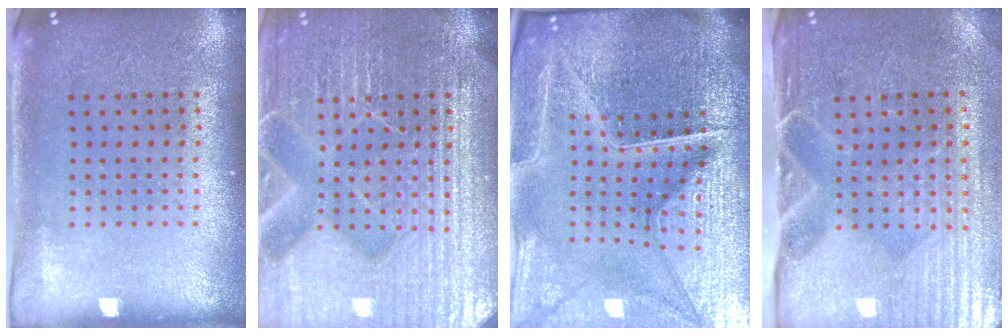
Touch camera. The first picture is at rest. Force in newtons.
{"total": 7.1, "press": 7.1, "slide": 0.9}
{"total": 7.0, "press": 6.2, "slide": 3.4}
{"total": 4.7, "press": 4.1, "slide": 2.3}